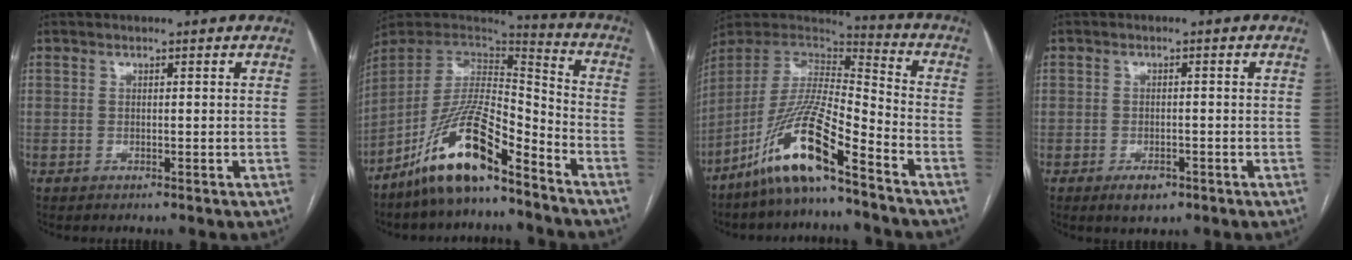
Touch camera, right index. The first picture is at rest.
{"total": 15.3, "force": [-10.8, 2.8, 10.5], "torque": [-0.202, 0.005, -0.197]}
{"total": 15.4, "force": [-10.3, 1.3, 11.3], "torque": [-0.230, -0.010, -0.194]}
{"total": 3.1, "force": [-1.9, 1.7, 1.9], "torque": [-0.030, -0.001, -0.022]}